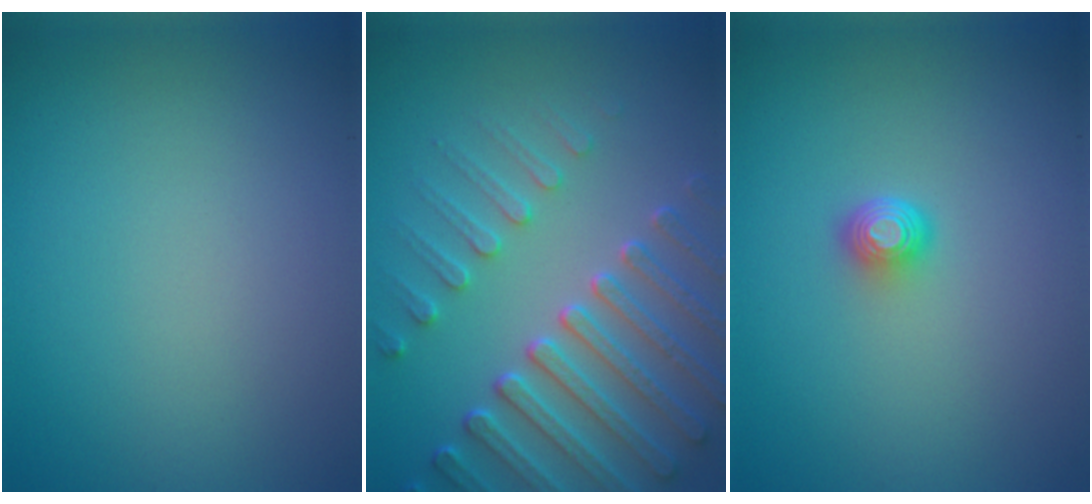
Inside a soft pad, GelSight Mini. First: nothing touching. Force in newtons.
{"total": 6.7, "press": 5.4, "slide": 4.0}
{"total": 1.6, "press": 1.2, "slide": 1.1}